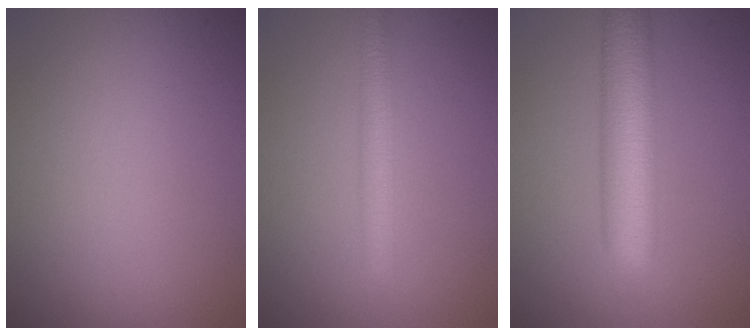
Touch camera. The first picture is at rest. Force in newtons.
{"total": 2.9, "press": 2.9, "slide": 0.0}
{"total": 7.7, "press": 7.7, "slide": 0.2}